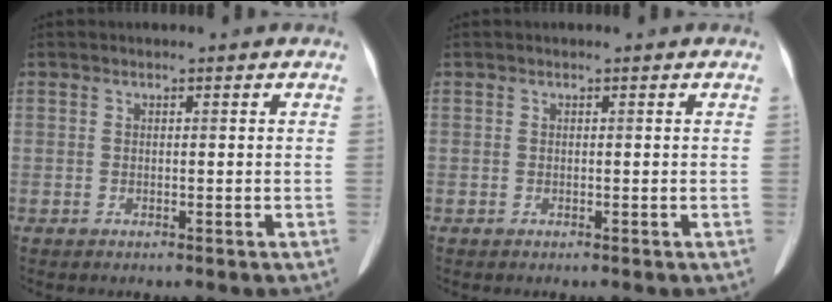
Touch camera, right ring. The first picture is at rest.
{"total": 0.0}